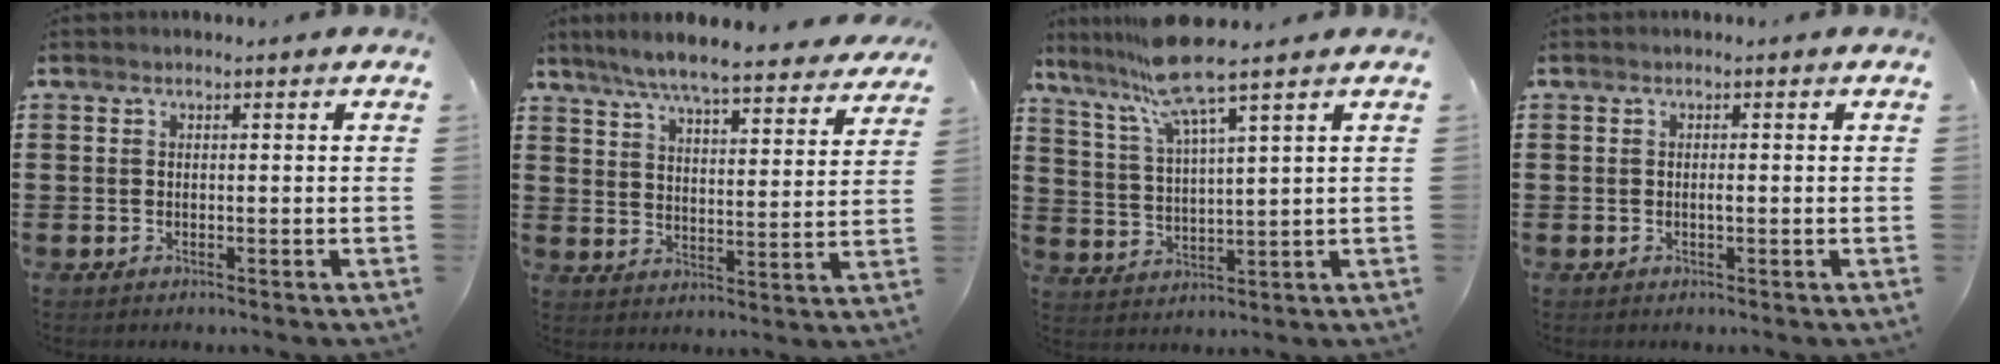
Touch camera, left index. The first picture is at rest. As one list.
[{"total": 6.7, "force": [6.2, -0.2, 2.6], "torque": [-0.076, -0.037, 0.105]}, {"total": 9.1, "force": [7.3, -0.2, 5.5], "torque": [-0.139, -0.031, 0.122]}, {"total": 0.6, "force": [-0.1, 0.1, 0.6], "torque": [-0.012, -0.003, -0.001]}]